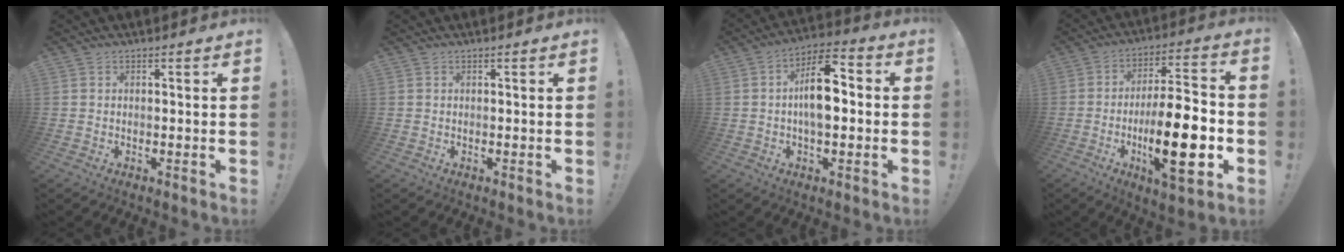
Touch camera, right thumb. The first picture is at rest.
{"total": 0.0}
{"total": 12.7, "force": [-0.2, 6.6, 10.8], "torque": [-0.165, 0.011, -0.008]}
{"total": 21.2, "force": [-6.0, 6.4, 19.3], "torque": [-0.312, 0.016, -0.093]}